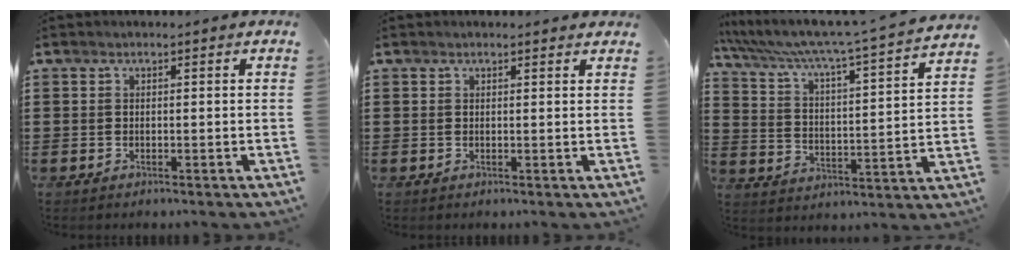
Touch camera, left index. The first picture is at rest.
{"total": 0.7, "force": [0.6, 0.2, 0.3], "torque": [-0.008, 0.001, 0.011]}
{"total": 6.1, "force": [5.3, -0.6, 2.8], "torque": [-0.079, -0.051, 0.081]}